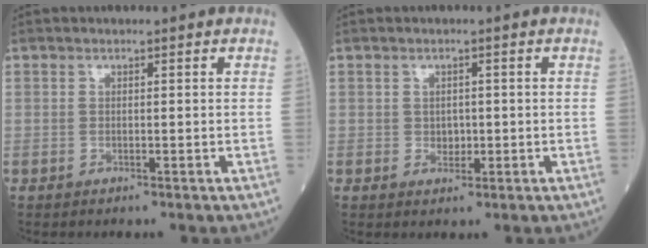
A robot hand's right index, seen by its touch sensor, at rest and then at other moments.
{"total": 1.7, "force": [-0.2, 1.3, 1.0], "torque": [-0.012, 0.002, -0.001]}